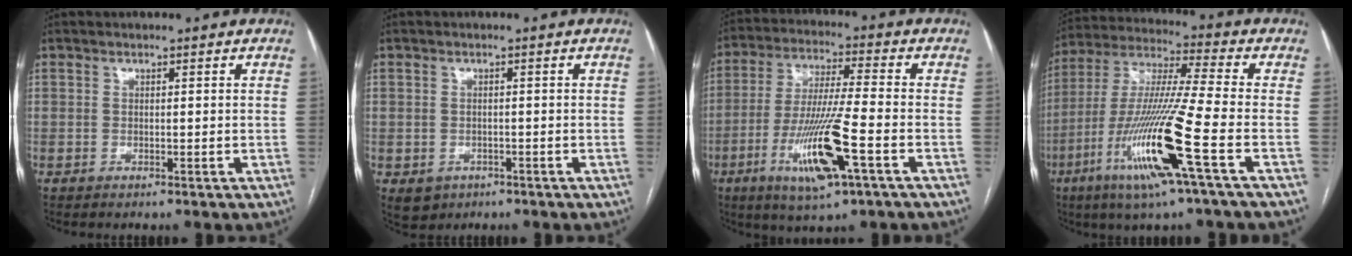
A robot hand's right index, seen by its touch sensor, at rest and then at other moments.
{"total": 3.6, "force": [-1.5, 3.1, 0.8], "torque": [-0.013, -0.001, -0.014]}
{"total": 14.0, "force": [-5.3, 0.8, 12.9], "torque": [-0.259, -0.022, -0.096]}
{"total": 17.9, "force": [-6.9, -0.8, 16.5], "torque": [-0.348, -0.025, -0.137]}